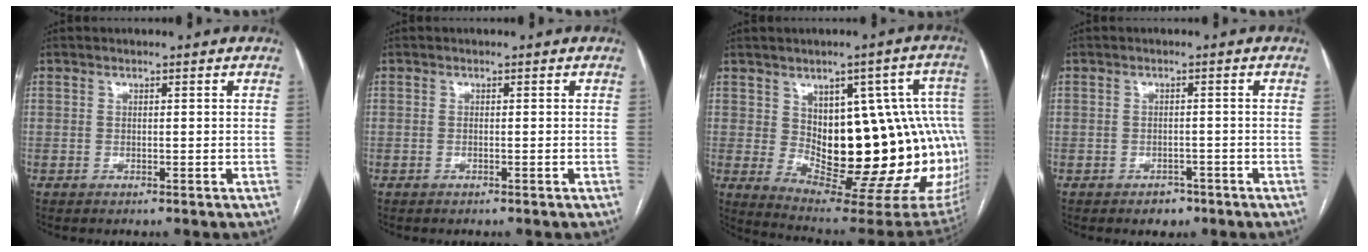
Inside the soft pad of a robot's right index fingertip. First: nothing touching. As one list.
[{"total": 0.0}, {"total": 24.0, "force": [-0.2, 8.8, 22.4], "torque": [-0.196, 0.024, 0.027]}, {"total": 2.3, "force": [-1.5, 1.7, 0.7], "torque": [-0.007, 0.006, -0.014]}]